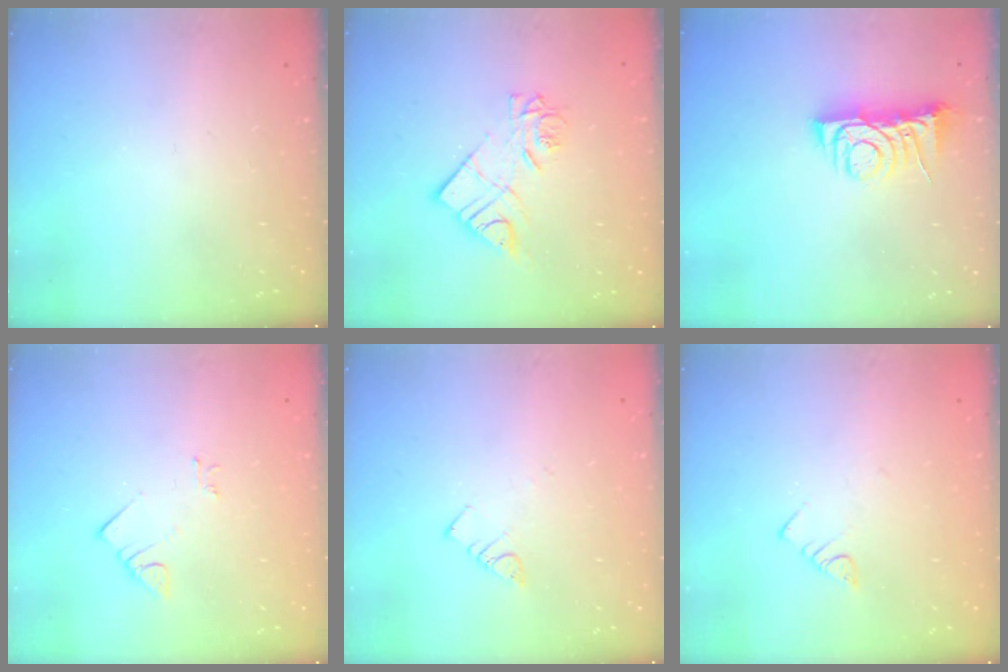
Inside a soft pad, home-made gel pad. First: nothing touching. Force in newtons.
{"total": 10.6, "press": 10.5, "slide": 0.9}
{"total": 6.7, "press": 6.7, "slide": 1.0}
{"total": 2.7, "press": 2.7, "slide": 0.2}
{"total": 3.9, "press": 3.8, "slide": 0.5}
{"total": 2.8, "press": 2.7, "slide": 0.4}